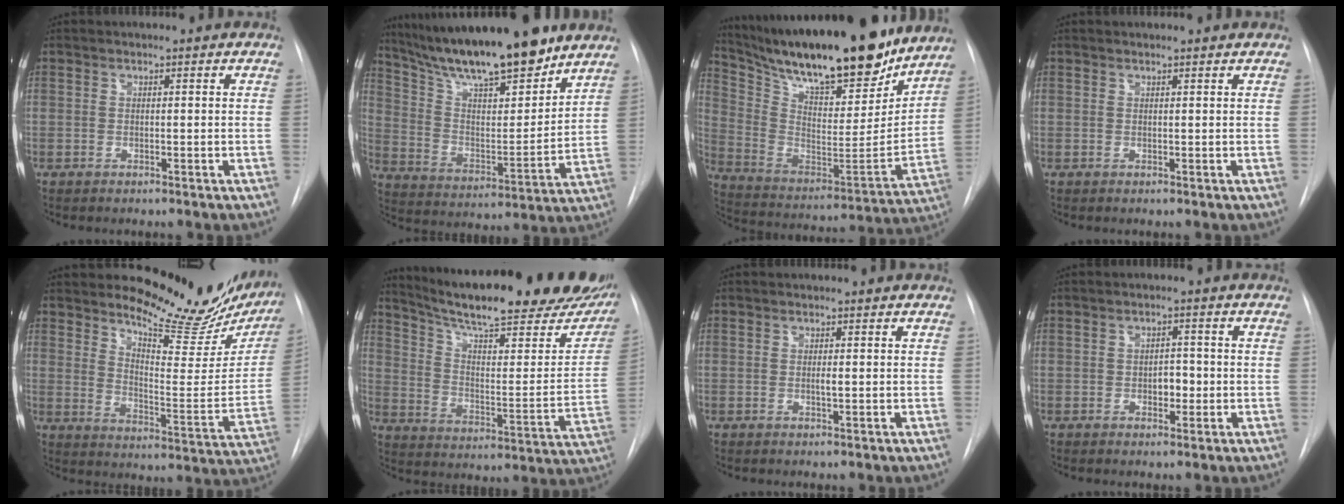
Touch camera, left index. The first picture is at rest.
{"total": 20.4, "force": [16.6, 3.0, 11.4], "torque": [-0.195, -0.009, 0.281]}
{"total": 27.9, "force": [23.1, 6.1, 14.3], "torque": [-0.255, -0.030, 0.355]}
{"total": 1.1, "force": [1.1, 0.0, 0.1], "torque": [-0.008, 0.005, 0.012]}
{"total": 18.3, "force": [16.2, 5.2, 6.7], "torque": [-0.079, -0.077, 0.203]}
{"total": 30.1, "force": [24.6, 5.3, 16.6], "torque": [-0.247, -0.059, 0.325]}
{"total": 0.8, "force": [-0.4, 0.0, 0.7], "torque": [-0.016, -0.008, -0.007]}
{"total": 2.7, "force": [-1.0, 1.5, 2.0], "torque": [-0.024, -0.002, -0.013]}